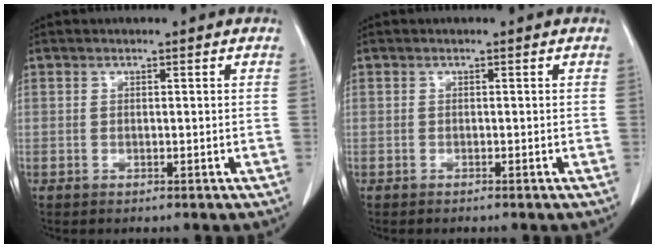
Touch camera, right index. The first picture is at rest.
{"total": 0.0}